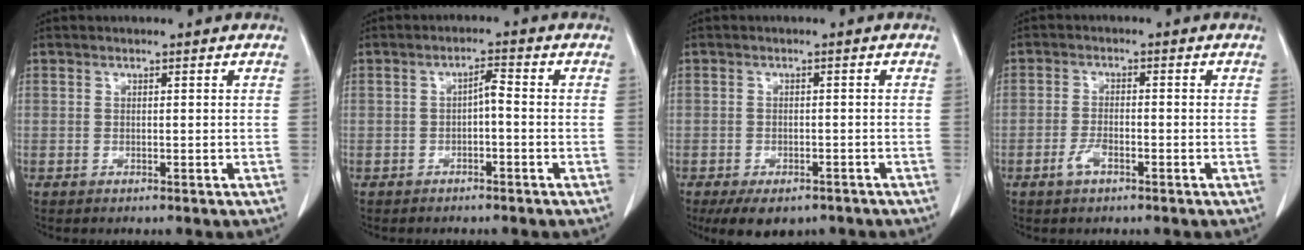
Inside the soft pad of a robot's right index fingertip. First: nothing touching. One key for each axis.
{"total": 2.2, "fx": -0.6, "fy": 0.5, "fz": 2.1, "tx": -0.036, "ty": 0.008, "tz": -0.010}
{"total": 7.2, "fx": -5.3, "fy": 3.7, "fz": 3.3, "tx": -0.040, "ty": -0.002, "tz": -0.073}
{"total": 3.8, "fx": -0.8, "fy": 2.4, "fz": 2.7, "tx": -0.051, "ty": -0.002, "tz": -0.004}